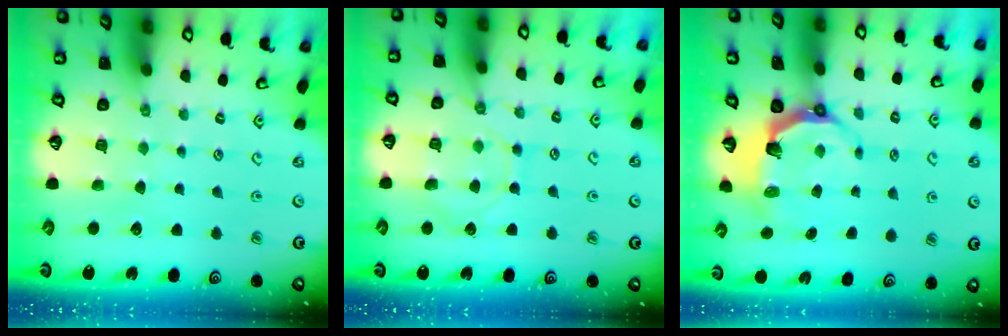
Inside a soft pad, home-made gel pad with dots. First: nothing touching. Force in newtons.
{"total": 8.2, "press": 8.2, "slide": 0.8}
{"total": 5.5, "press": 3.9, "slide": 3.8}